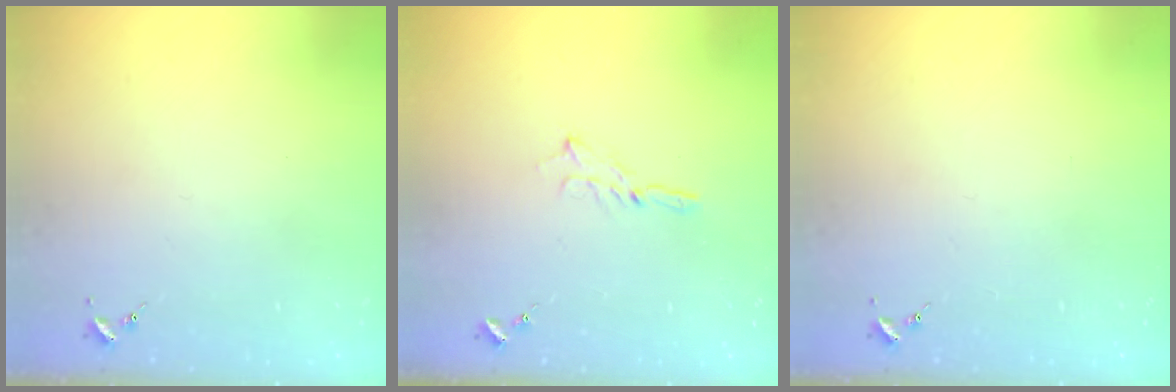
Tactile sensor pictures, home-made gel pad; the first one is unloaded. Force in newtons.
{"total": 2.0, "press": 2.0, "slide": 0.2}
{"total": 0.0}